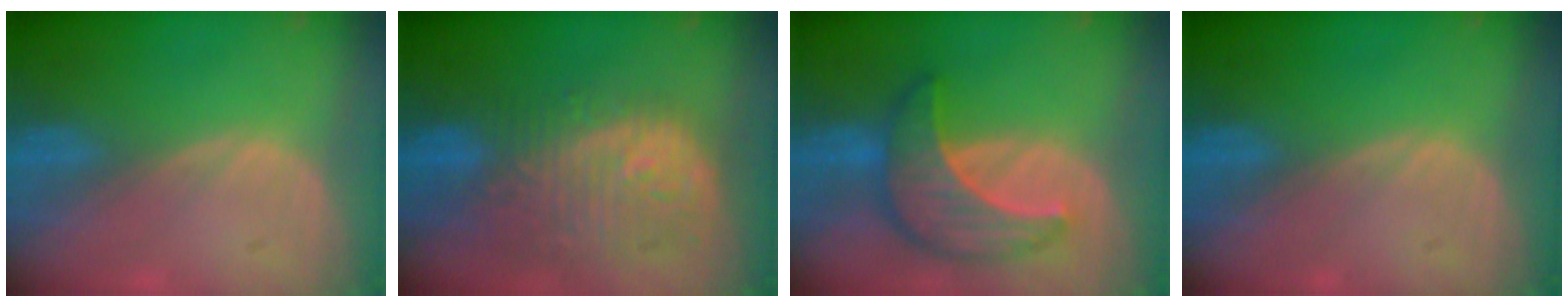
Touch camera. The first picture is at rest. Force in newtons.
{"total": 12.0, "press": 10.7, "slide": 5.3}
{"total": 8.9, "press": 8.9, "slide": 0.8}
{"total": 0.0}